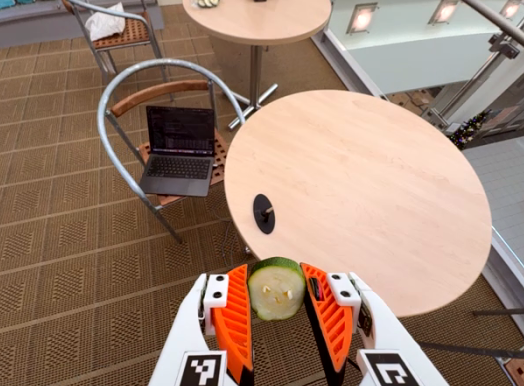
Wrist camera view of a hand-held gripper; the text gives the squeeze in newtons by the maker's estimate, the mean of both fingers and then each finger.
{"total": 8.7, "left": 8.4, "right": 8.9}